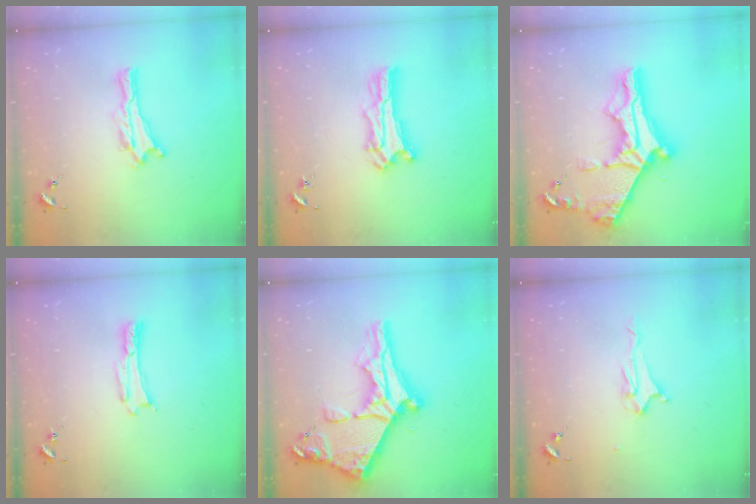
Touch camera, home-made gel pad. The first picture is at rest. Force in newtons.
{"total": 1.5, "press": 1.5, "slide": 0.2}
{"total": 10.6, "press": 10.5, "slide": 1.3}
{"total": 0.0}
{"total": 11.4, "press": 11.3, "slide": 1.2}
{"total": 2.2, "press": 2.2, "slide": 0.3}